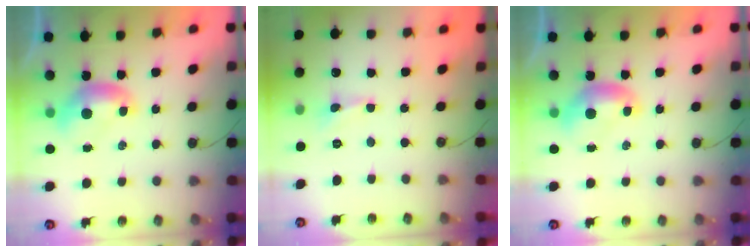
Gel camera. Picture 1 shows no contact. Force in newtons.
{"total": 0.0}
{"total": 0.0}